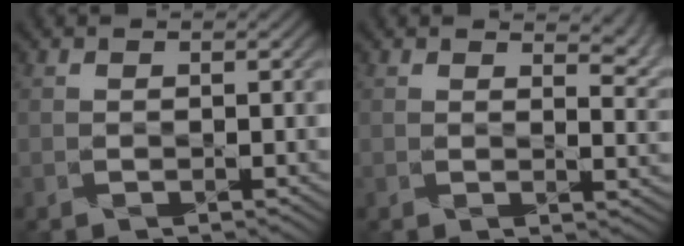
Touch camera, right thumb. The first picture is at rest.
{"total": 4.0, "force": [2.7, 1.7, 2.4], "torque": [-0.030, -0.005, 0.040]}